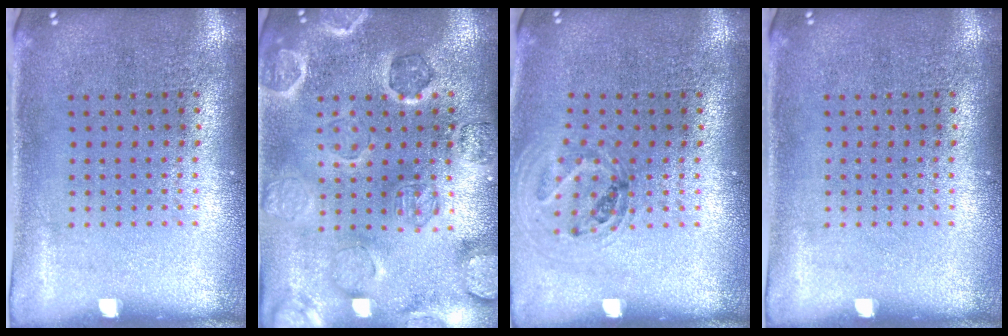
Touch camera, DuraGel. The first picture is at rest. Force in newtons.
{"total": 1.7, "press": 1.7, "slide": 0.2}
{"total": 1.0, "press": 1.0, "slide": 0.1}
{"total": 0.0}